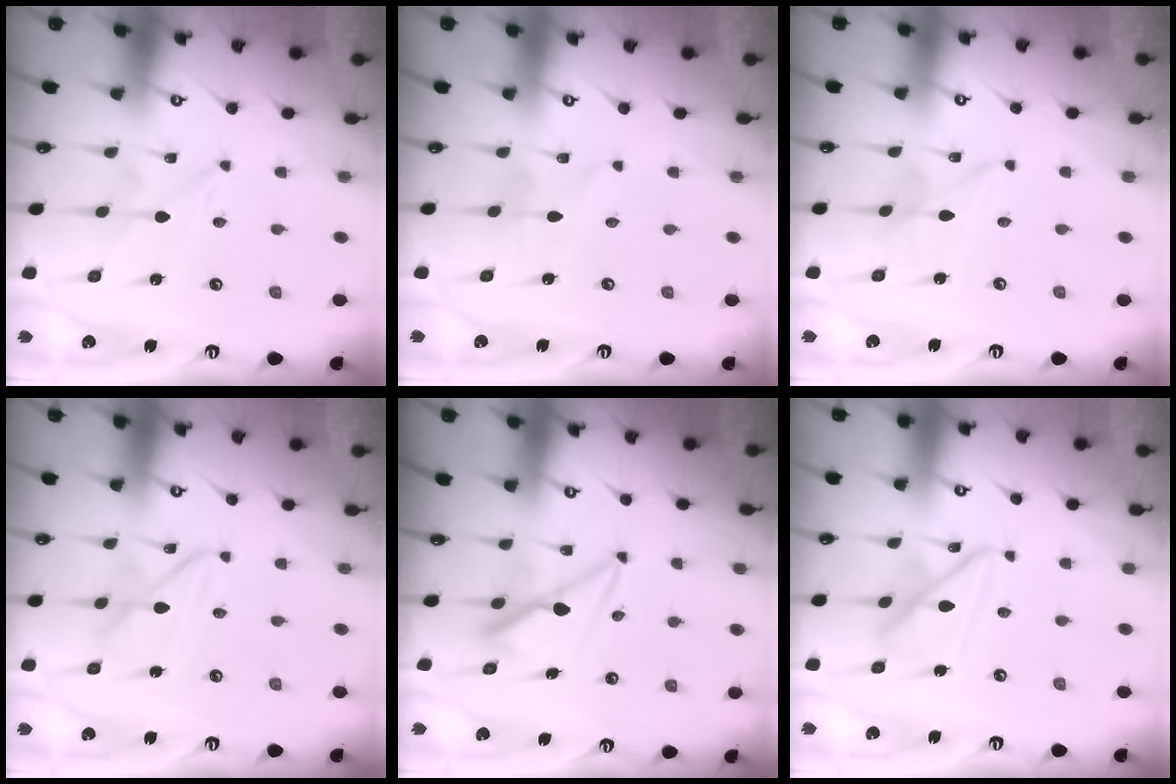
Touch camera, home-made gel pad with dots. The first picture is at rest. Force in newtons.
{"total": 1.7, "press": 1.7, "slide": 0.2}
{"total": 2.5, "press": 2.5, "slide": 0.2}
{"total": 7.4, "press": 7.4, "slide": 0.6}
{"total": 7.6, "press": 7.5, "slide": 1.0}
{"total": 13.2, "press": 13.1, "slide": 1.2}